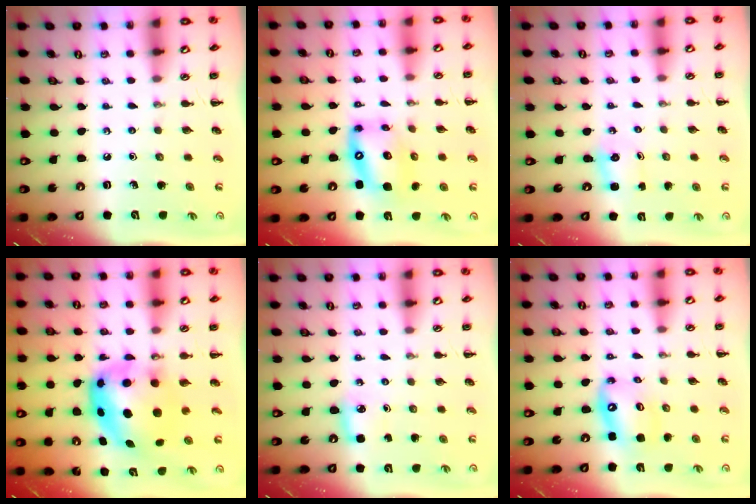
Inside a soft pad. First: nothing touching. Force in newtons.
{"total": 12.6, "press": 12.2, "slide": 3.3}
{"total": 2.0, "press": 1.9, "slide": 0.7}
{"total": 7.7, "press": 7.4, "slide": 2.2}
{"total": 5.3, "press": 5.1, "slide": 1.6}
{"total": 10.1, "press": 9.8, "slide": 2.6}